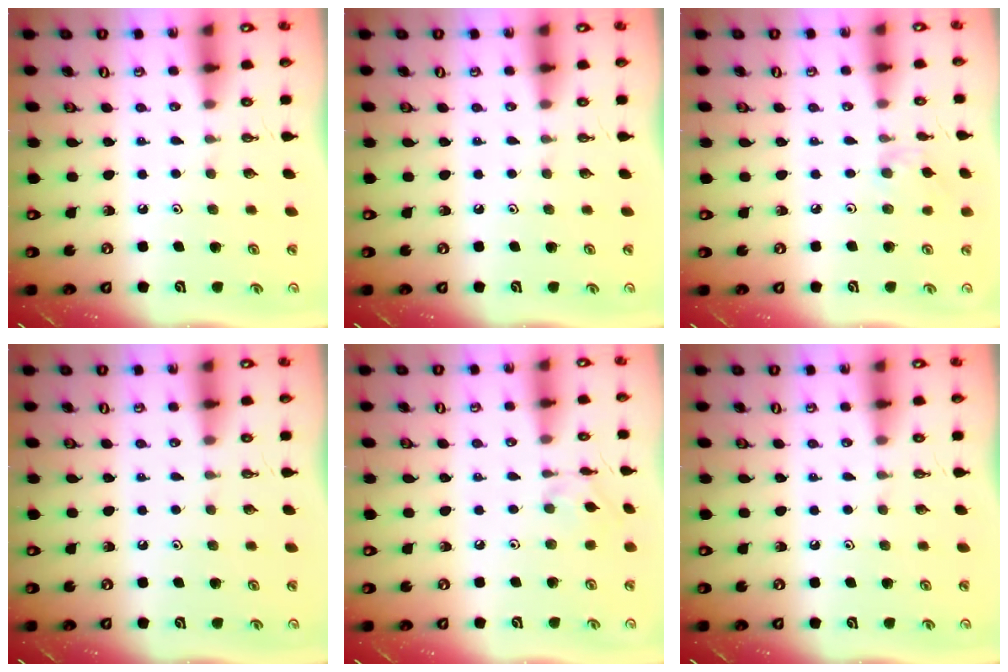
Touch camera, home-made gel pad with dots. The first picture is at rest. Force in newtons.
{"total": 0.0}
{"total": 3.0, "press": 3.0, "slide": 0.5}
{"total": 0.0}
{"total": 2.1, "press": 2.1, "slide": 0.3}
{"total": 0.0}